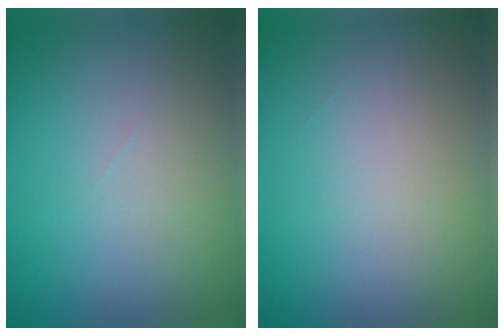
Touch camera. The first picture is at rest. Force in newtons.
{"total": 0.0}